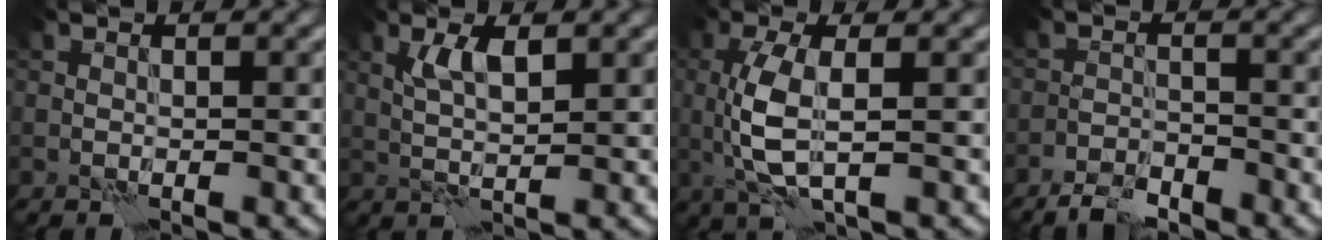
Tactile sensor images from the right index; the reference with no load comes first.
{"total": 2.8, "force": [1.2, 0.7, 2.4], "torque": [-0.051, 0.005, 0.024]}
{"total": 4.8, "force": [0.2, 1.7, 4.5], "torque": [-0.113, -0.002, 0.007]}
{"total": 2.6, "force": [-2.3, 0.6, 0.9], "torque": [-0.014, 0.002, -0.049]}